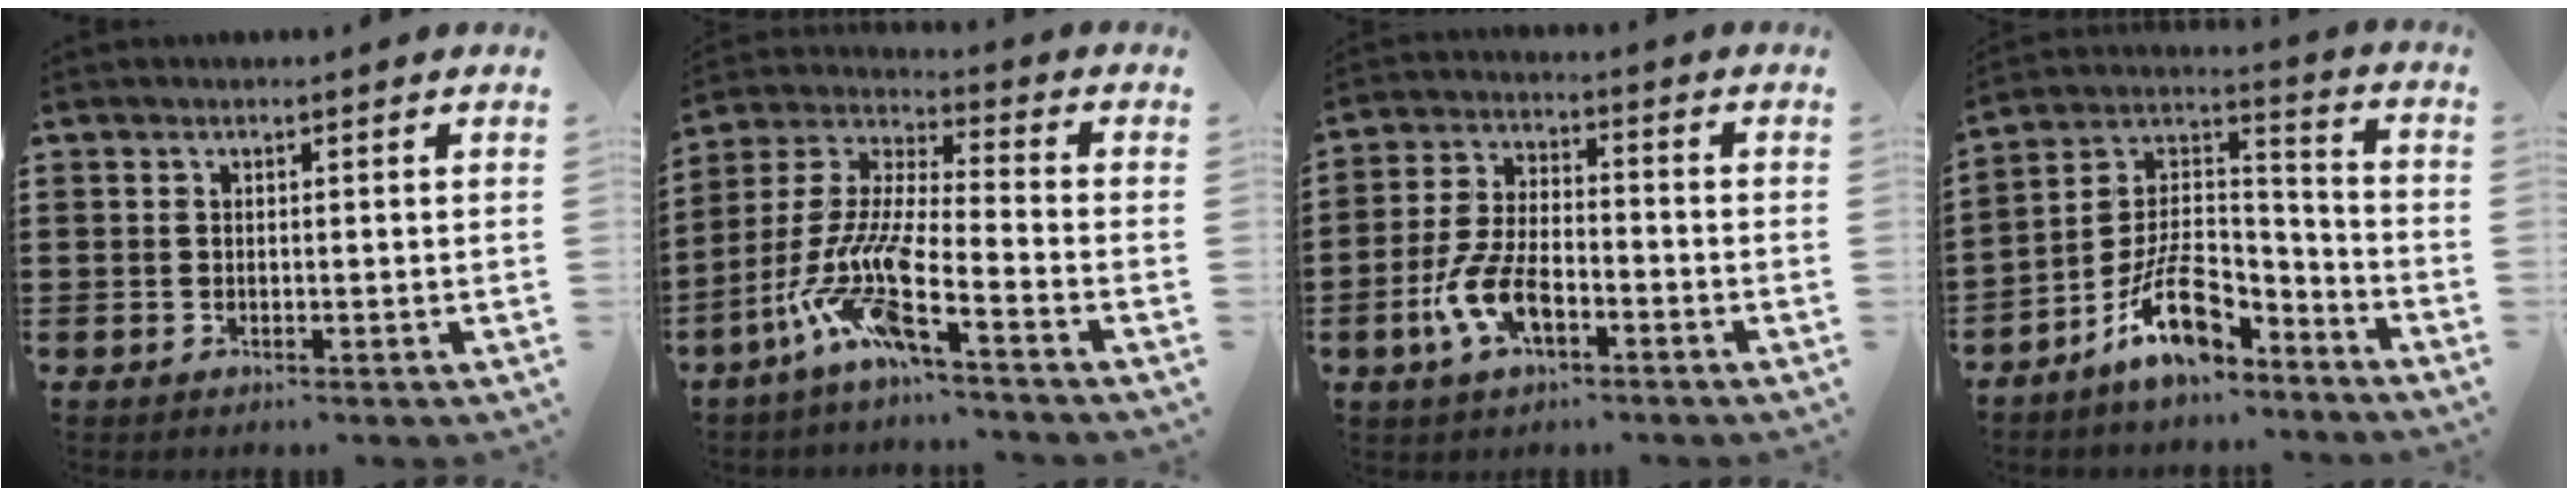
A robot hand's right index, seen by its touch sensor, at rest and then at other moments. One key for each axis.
{"total": 10.9, "fx": -7.3, "fy": 0.8, "fz": 8.0, "tx": -0.207, "ty": -0.031, "tz": -0.158}
{"total": 8.2, "fx": -3.6, "fy": 3.7, "fz": 6.4, "tx": -0.153, "ty": -0.006, "tz": -0.072}
{"total": 11.7, "fx": -7.7, "fy": 5.1, "fz": 7.2, "tx": -0.139, "ty": 0.026, "tz": -0.144}